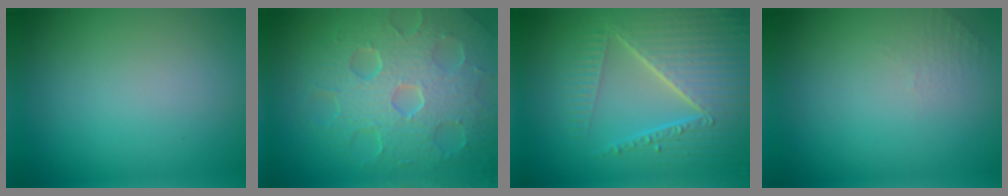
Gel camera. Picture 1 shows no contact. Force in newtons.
{"total": 8.9, "press": 6.0, "slide": 6.5}
{"total": 7.3, "press": 5.5, "slide": 4.8}
{"total": 0.5, "press": 0.4, "slide": 0.4}